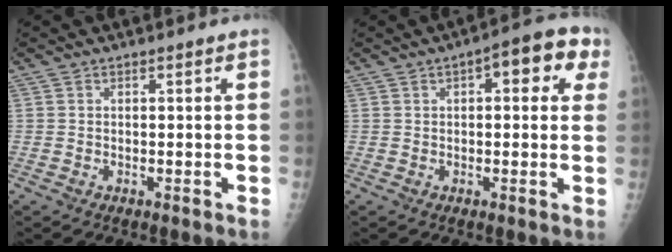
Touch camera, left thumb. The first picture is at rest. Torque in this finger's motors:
{"motor_torque": [-0.31, 0.19, -0.23, -0.20, 0.12]}